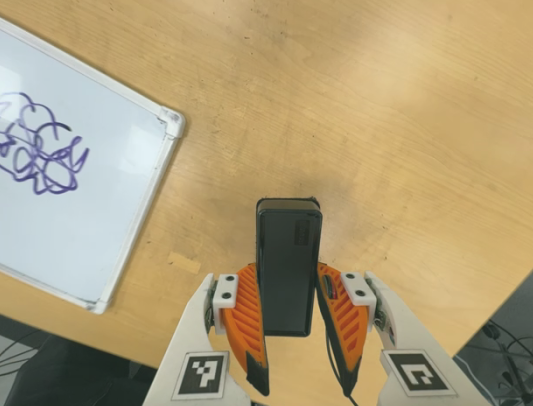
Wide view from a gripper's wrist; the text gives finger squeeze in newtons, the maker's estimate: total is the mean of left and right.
{"total": 4.3, "left": 2.6, "right": 5.9}